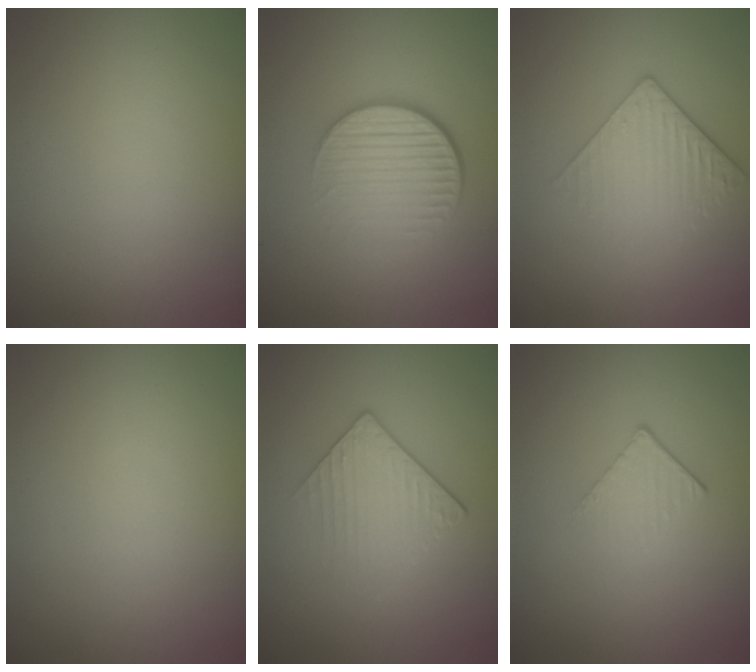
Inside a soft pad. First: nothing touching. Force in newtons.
{"total": 4.4, "press": 2.7, "slide": 3.5}
{"total": 3.0, "press": 2.6, "slide": 1.4}
{"total": 0.0}
{"total": 2.1, "press": 1.8, "slide": 1.1}
{"total": 1.3, "press": 0.7, "slide": 1.1}